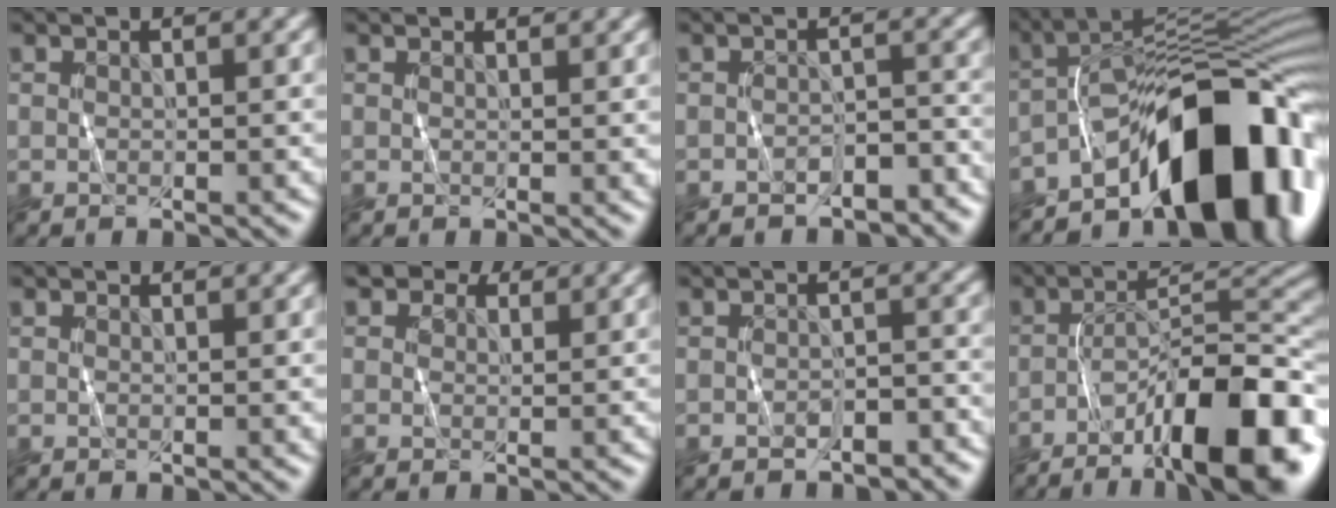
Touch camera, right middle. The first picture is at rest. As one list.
[{"total": 1.5, "force": [1.4, 0.2, 0.6], "torque": [-0.005, -0.001, 0.022]}, {"total": 2.3, "force": [-1.9, 1.0, 0.8], "torque": [-0.012, 0.005, -0.028]}, {"total": 13.6, "force": [-7.8, 5.6, 9.6], "torque": [-0.115, 0.011, -0.133]}, {"total": 0.7, "force": [0.6, 0.2, 0.3], "torque": [-0.003, -0.002, 0.010]}, {"total": 3.9, "force": [2.6, 2.3, 1.8], "torque": [-0.030, 0.002, 0.029]}, {"total": 1.8, "force": [-1.5, 0.8, 0.7], "torque": [-0.010, 0.004, -0.023]}, {"total": 13.6, "force": [-7.6, 3.9, 10.5], "torque": [-0.164, 0.011, -0.125]}]